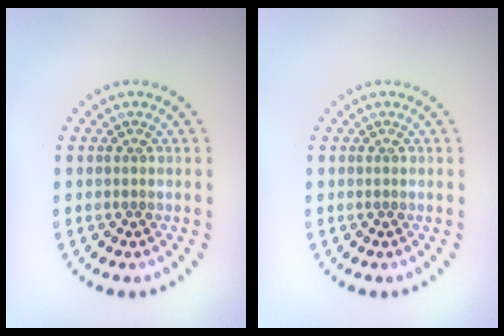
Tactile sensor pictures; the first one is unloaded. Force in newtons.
{"total": 0.0}